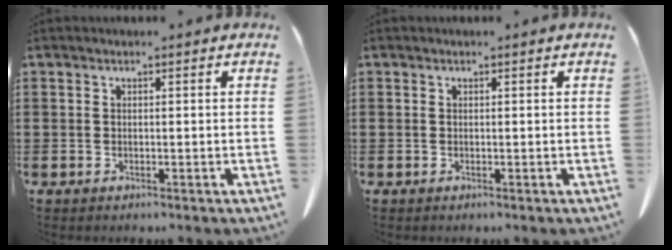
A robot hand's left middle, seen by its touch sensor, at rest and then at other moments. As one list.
[{"total": 0.0}]